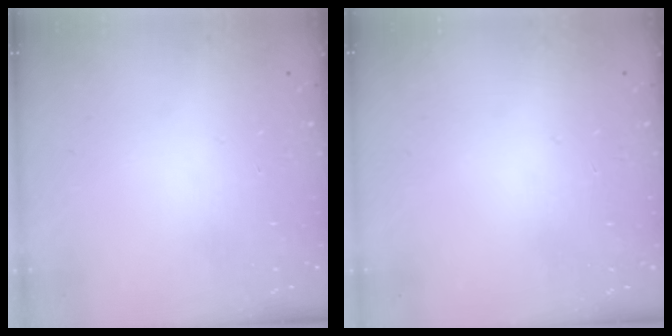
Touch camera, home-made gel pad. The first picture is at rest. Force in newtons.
{"total": 0.0}